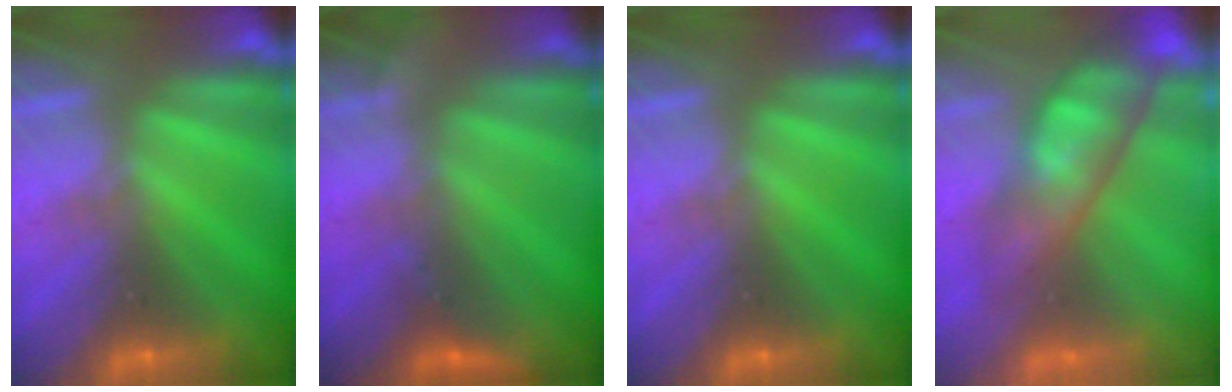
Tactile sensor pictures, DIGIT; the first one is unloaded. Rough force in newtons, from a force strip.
{"total": 2.9}
{"total": 0.0}
{"total": 4.6}